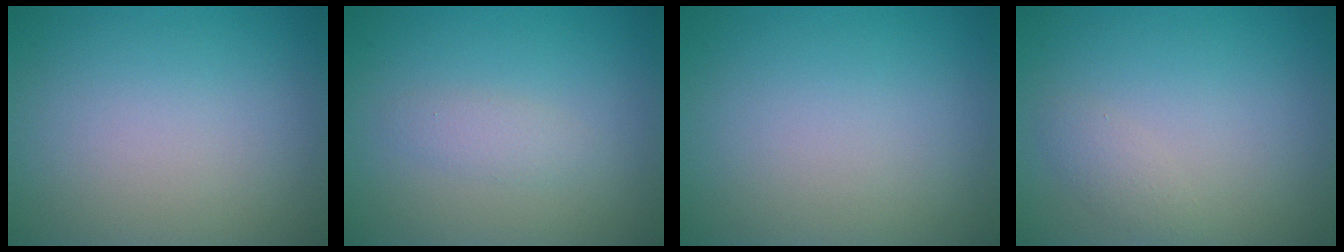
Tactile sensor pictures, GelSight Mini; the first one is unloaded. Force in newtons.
{"total": 1.3, "press": 1.3, "slide": 0.0}
{"total": 0.0}
{"total": 1.1, "press": 1.1, "slide": 0.1}